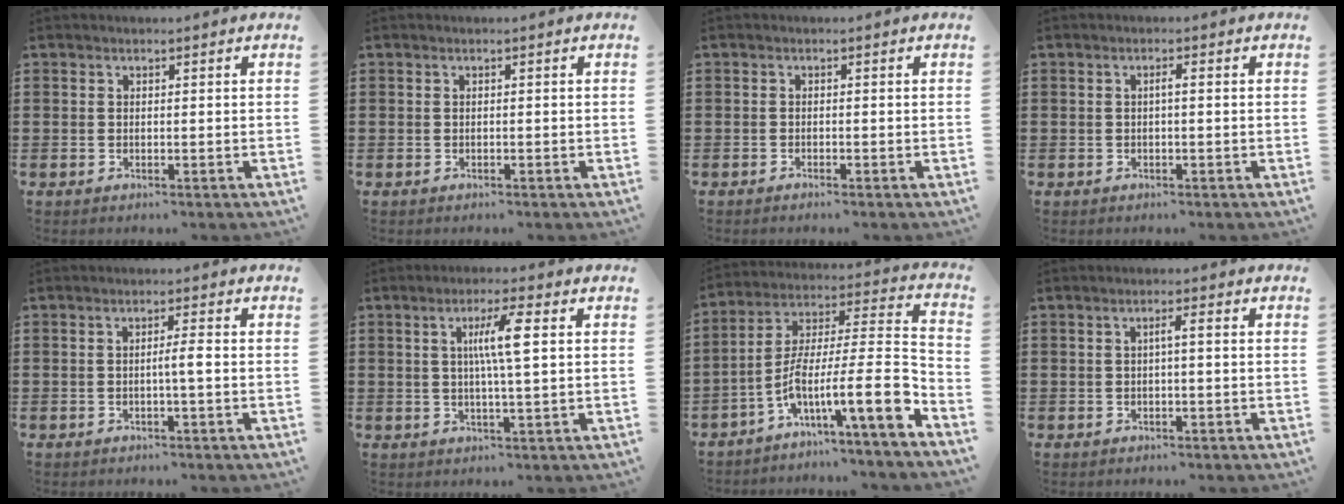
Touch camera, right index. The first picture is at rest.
{"total": 0.0}
{"total": 0.7, "force": [-0.7, 0.0, 0.1], "torque": [-0.005, -0.002, -0.014]}
{"total": 1.0, "force": [-0.2, 0.0, 1.0], "torque": [-0.019, -0.001, -0.005]}
{"total": 2.2, "force": [-0.4, -0.2, 2.2], "torque": [-0.040, -0.003, -0.010]}
{"total": 6.2, "force": [1.2, 0.4, 6.1], "torque": [-0.118, 0.002, 0.014]}
{"total": 12.1, "force": [-5.0, 1.5, 10.9], "torque": [-0.212, -0.044, -0.107]}
{"total": 1.7, "force": [-0.3, 0.0, 1.7], "torque": [-0.030, 0.001, -0.007]}